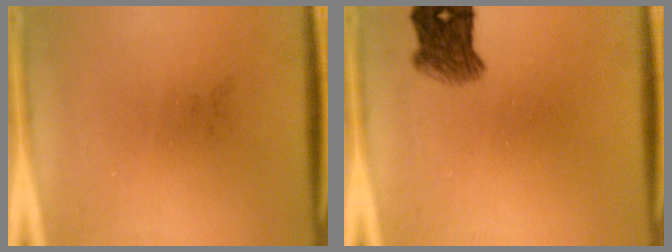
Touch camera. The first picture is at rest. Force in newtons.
{"total": 4.8}